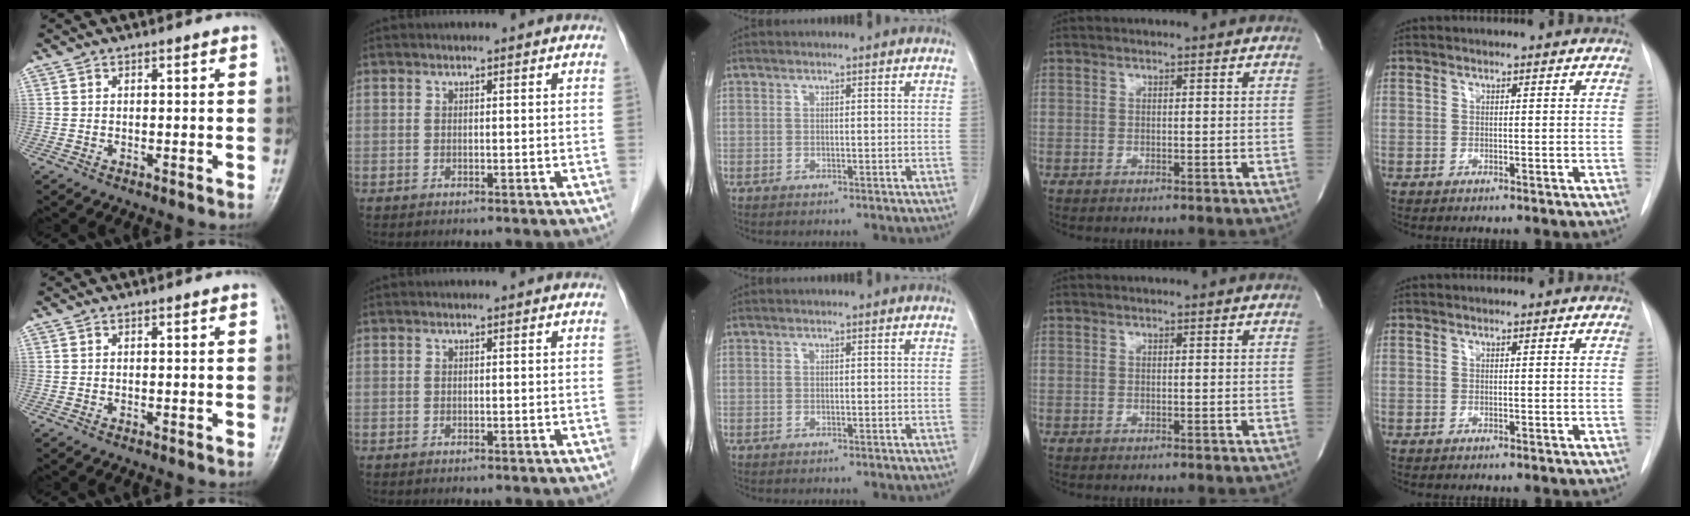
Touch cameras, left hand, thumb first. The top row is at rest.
{}